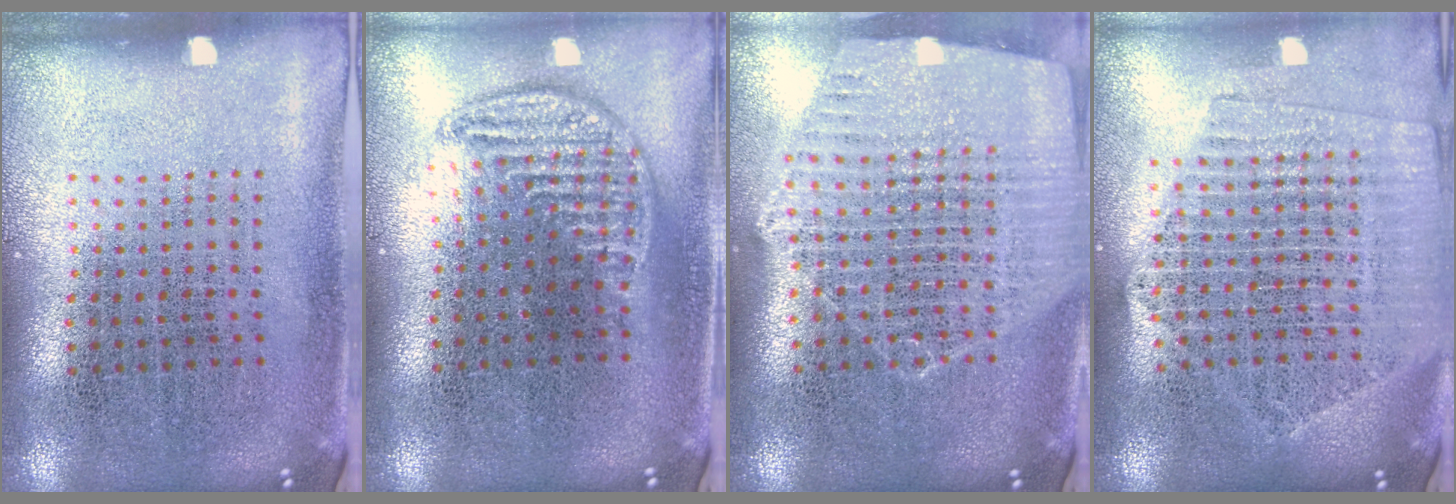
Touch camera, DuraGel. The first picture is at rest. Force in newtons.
{"total": 1.0, "press": 1.0, "slide": 0.4}
{"total": 1.6, "press": 1.5, "slide": 0.4}
{"total": 2.1, "press": 1.9, "slide": 0.9}